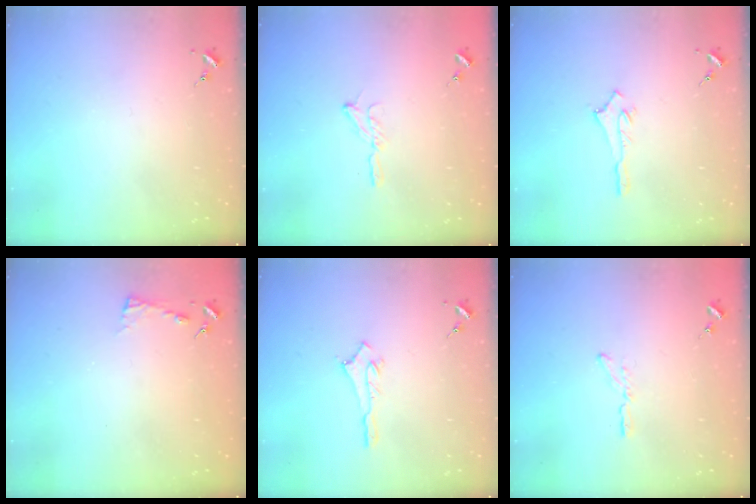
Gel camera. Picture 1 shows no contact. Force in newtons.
{"total": 4.7, "press": 4.6, "slide": 0.6}
{"total": 2.6, "press": 2.5, "slide": 0.4}
{"total": 2.8, "press": 2.8, "slide": 0.3}
{"total": 2.8, "press": 2.8, "slide": 0.2}
{"total": 4.0, "press": 3.9, "slide": 0.3}